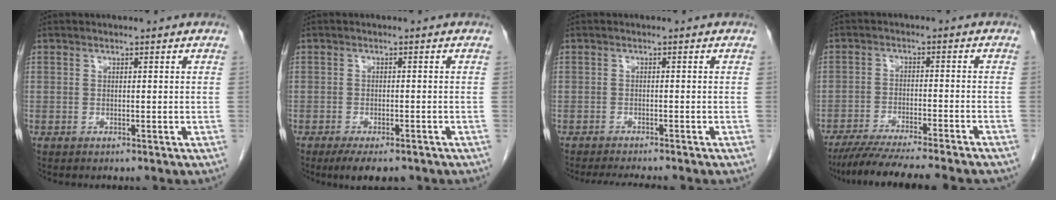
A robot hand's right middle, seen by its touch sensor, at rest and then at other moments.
{"total": 6.1, "force": [-4.5, 2.0, 3.6], "torque": [-0.046, -0.007, -0.067]}
{"total": 4.6, "force": [-4.1, 0.0, 1.9], "torque": [-0.024, -0.012, -0.064]}
{"total": 15.8, "force": [-13.8, 0.7, 7.7], "torque": [-0.115, -0.030, -0.203]}